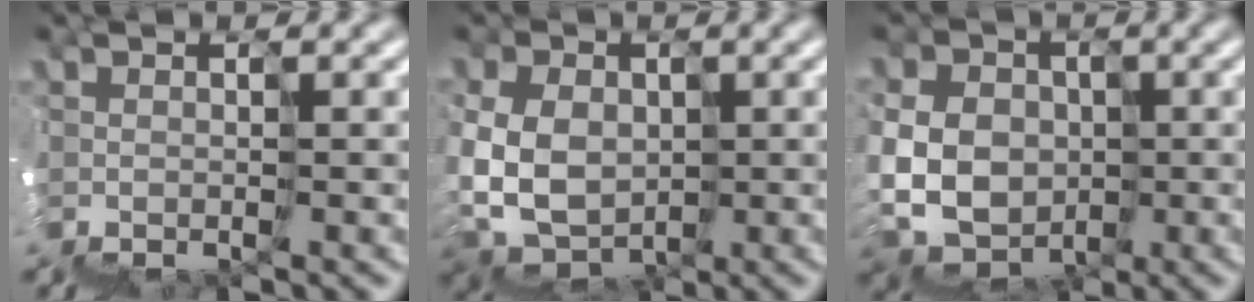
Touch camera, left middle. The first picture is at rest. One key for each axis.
{"total": 4.3, "fx": 0.0, "fy": 3.9, "fz": 1.8, "tx": -0.026, "ty": 0.010, "tz": 0.005}
{"total": 5.2, "fx": -0.3, "fy": 4.9, "fz": 1.6, "tx": 0.005, "ty": 0.017, "tz": -0.017}